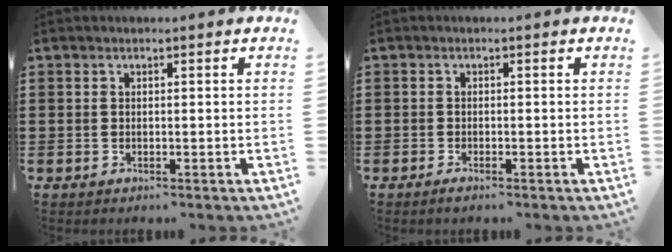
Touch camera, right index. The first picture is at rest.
{"total": 0.8, "force": [-0.6, 0.1, 0.4], "torque": [-0.010, -0.005, -0.011]}